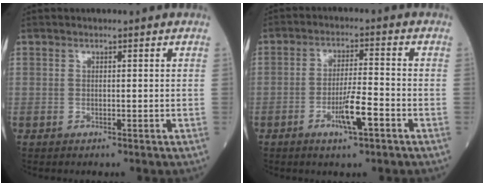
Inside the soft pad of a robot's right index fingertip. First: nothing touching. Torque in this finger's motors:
{"motor_torque": [0.28, -0.08, 0.37, 0.09]}